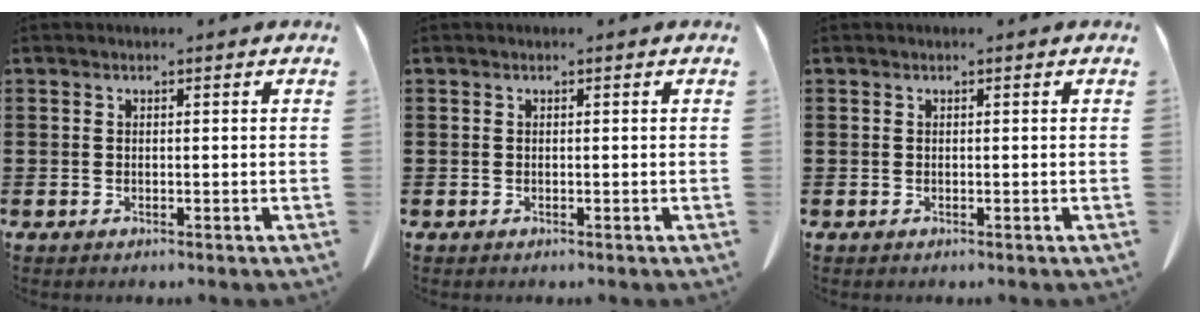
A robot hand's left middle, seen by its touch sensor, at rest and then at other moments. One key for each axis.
{"total": 0.0}
{"total": 0.0}